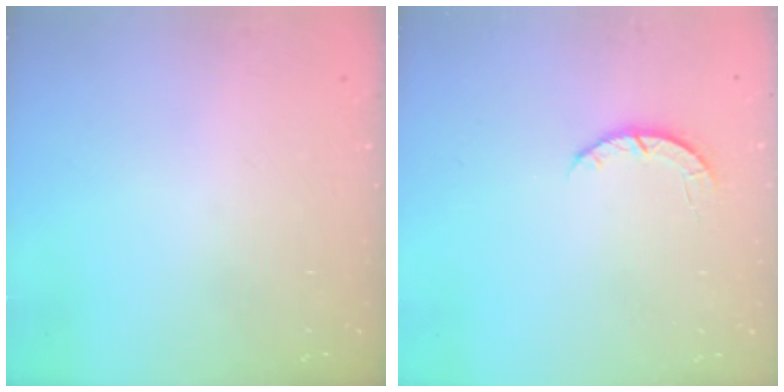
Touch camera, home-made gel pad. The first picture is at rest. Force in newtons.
{"total": 2.7, "press": 2.6, "slide": 0.4}